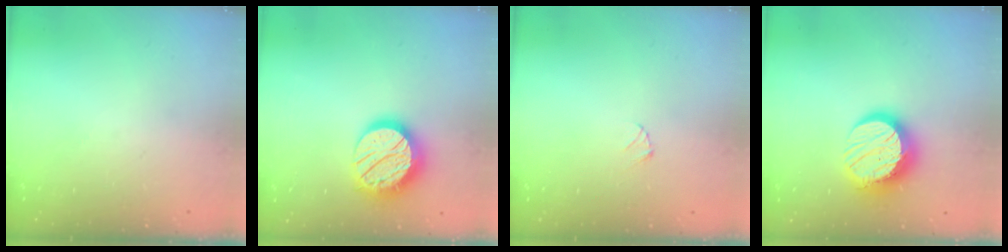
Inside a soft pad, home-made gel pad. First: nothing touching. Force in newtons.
{"total": 15.9, "press": 15.9, "slide": 1.0}
{"total": 2.7, "press": 2.7, "slide": 0.3}
{"total": 14.0, "press": 14.0, "slide": 0.9}